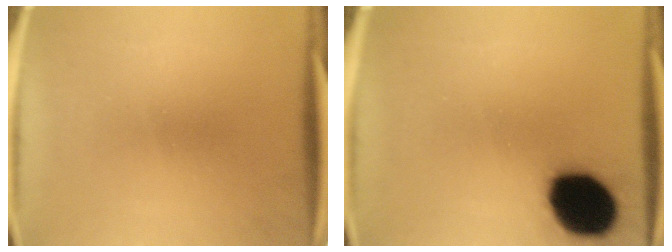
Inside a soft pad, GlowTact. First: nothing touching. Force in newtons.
{"total": 19.1}